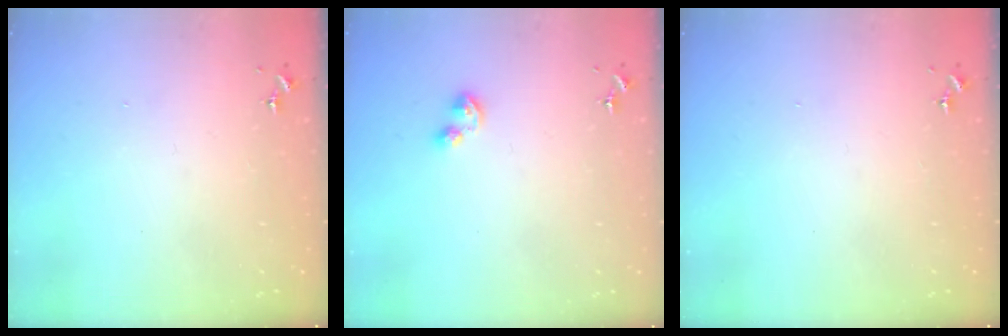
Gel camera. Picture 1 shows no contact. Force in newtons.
{"total": 4.4, "press": 4.3, "slide": 0.5}
{"total": 0.0}